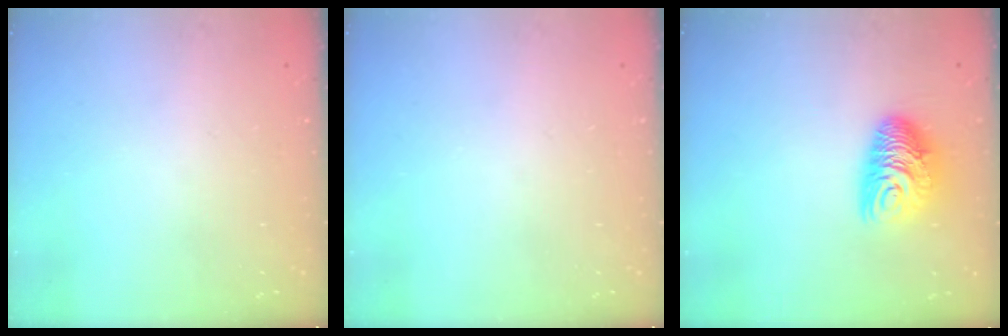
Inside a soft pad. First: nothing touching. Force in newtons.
{"total": 0.0}
{"total": 10.1, "press": 10.1, "slide": 0.6}